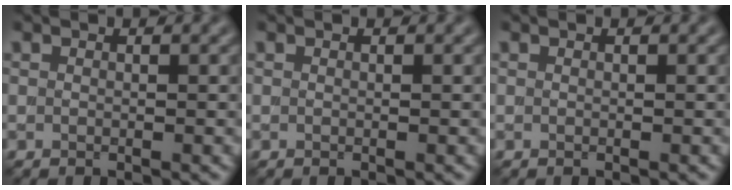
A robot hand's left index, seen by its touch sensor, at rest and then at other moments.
{"total": 0.0}
{"total": 0.0}